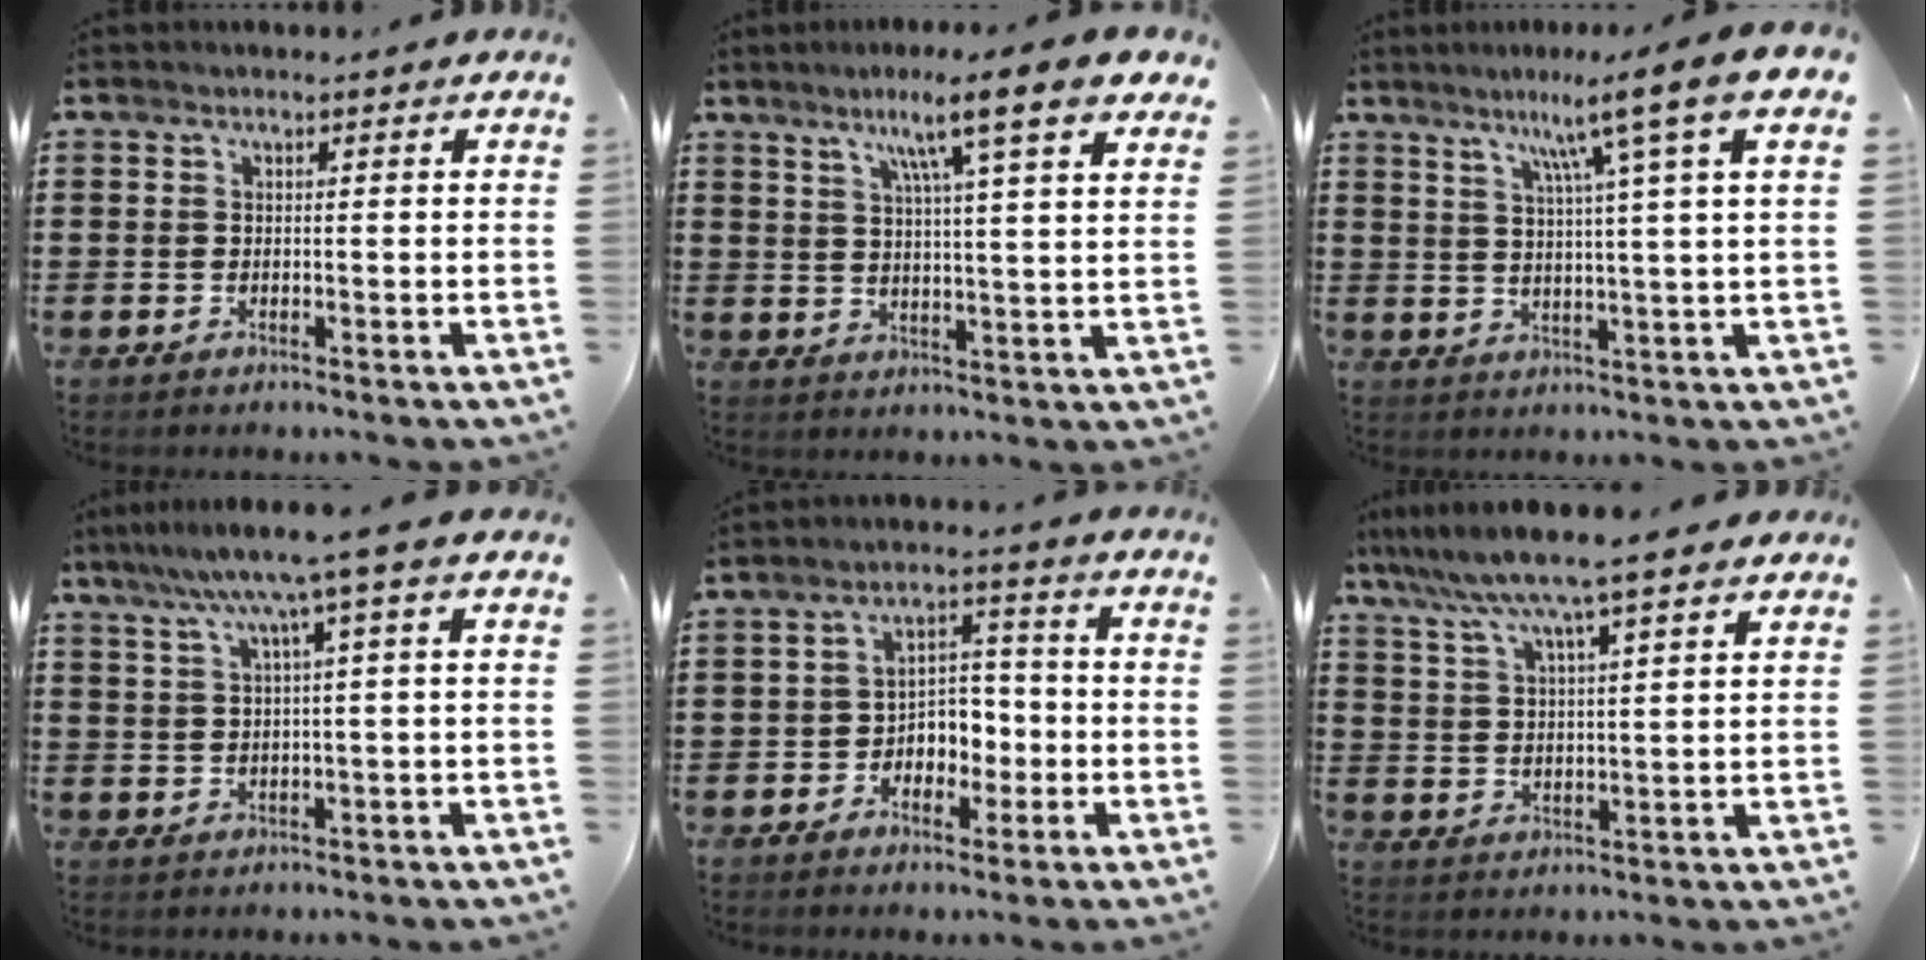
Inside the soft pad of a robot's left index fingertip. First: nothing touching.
{"total": 9.5, "force": [6.1, -0.1, 7.3], "torque": [-0.135, -0.025, 0.090]}
{"total": 9.6, "force": [5.3, -1.3, 7.9], "torque": [-0.151, -0.019, 0.072]}
{"total": 6.2, "force": [2.7, -0.5, 5.5], "torque": [-0.114, -0.004, 0.042]}
{"total": 4.5, "force": [-1.7, 3.6, 2.0], "torque": [-0.041, 0.008, -0.039]}
{"total": 7.9, "force": [6.3, -0.3, 4.8], "torque": [-0.110, -0.025, 0.108]}